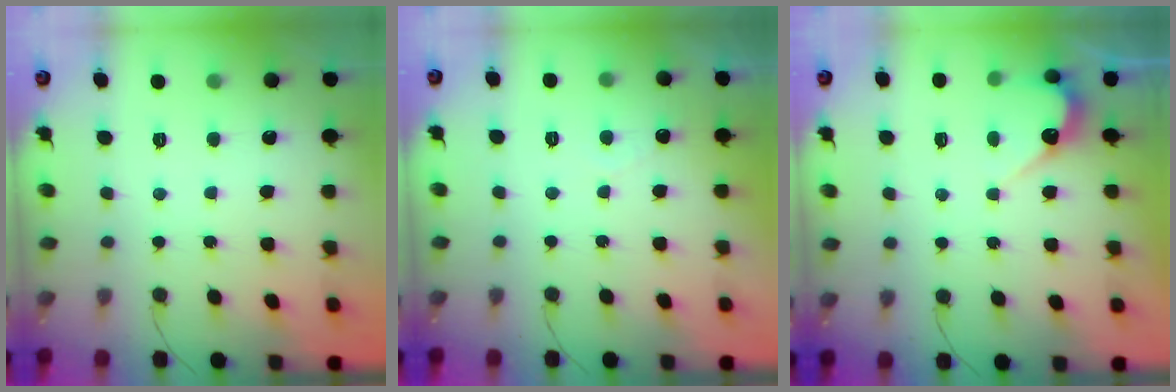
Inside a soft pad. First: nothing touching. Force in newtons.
{"total": 2.2, "press": 2.2, "slide": 0.1}
{"total": 3.9, "press": 3.9, "slide": 0.2}